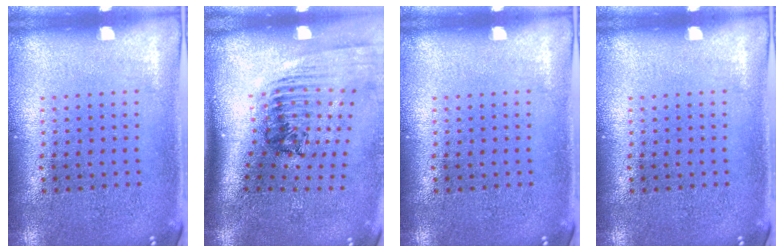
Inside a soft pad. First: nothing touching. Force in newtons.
{"total": 2.5, "press": 1.8, "slide": 1.8}
{"total": 0.0}
{"total": 0.0}